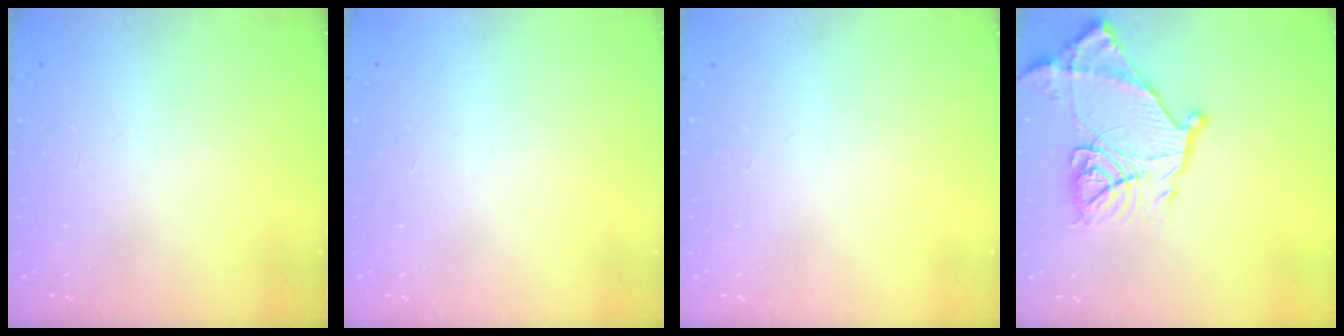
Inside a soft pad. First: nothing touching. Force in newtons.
{"total": 1.5, "press": 1.5, "slide": 0.1}
{"total": 0.0}
{"total": 18.2, "press": 18.2, "slide": 1.4}